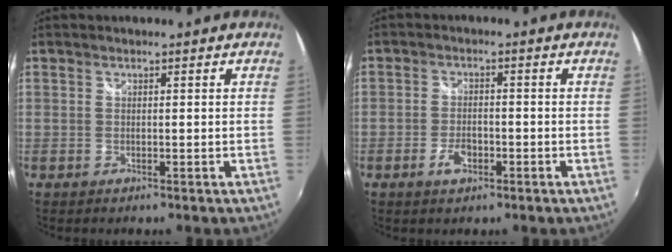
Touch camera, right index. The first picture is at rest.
{"total": 4.1, "force": [-2.0, 2.2, 2.8], "torque": [-0.060, -0.001, -0.035]}